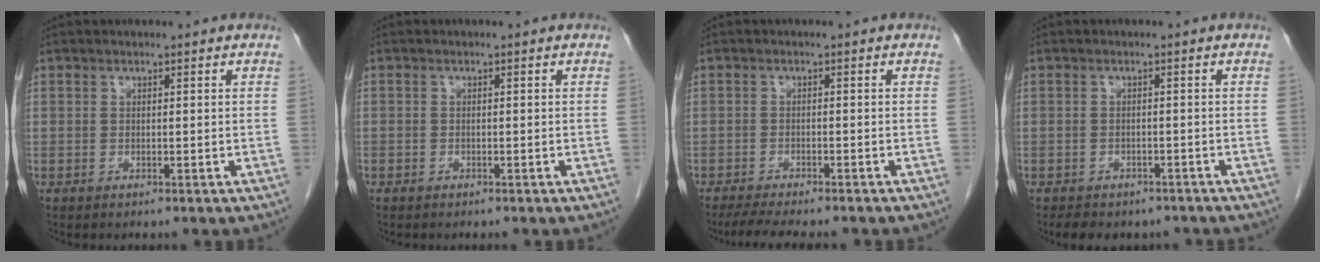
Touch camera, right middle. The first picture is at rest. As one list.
[{"total": 0.7, "force": [-0.5, 0.5, 0.0], "torque": [-0.008, 0.003, -0.010]}, {"total": 8.6, "force": [-7.4, 1.2, 4.1], "torque": [-0.063, -0.014, -0.110]}, {"total": 7.6, "force": [-6.2, 3.7, 2.5], "torque": [-0.035, 0.004, -0.075]}]